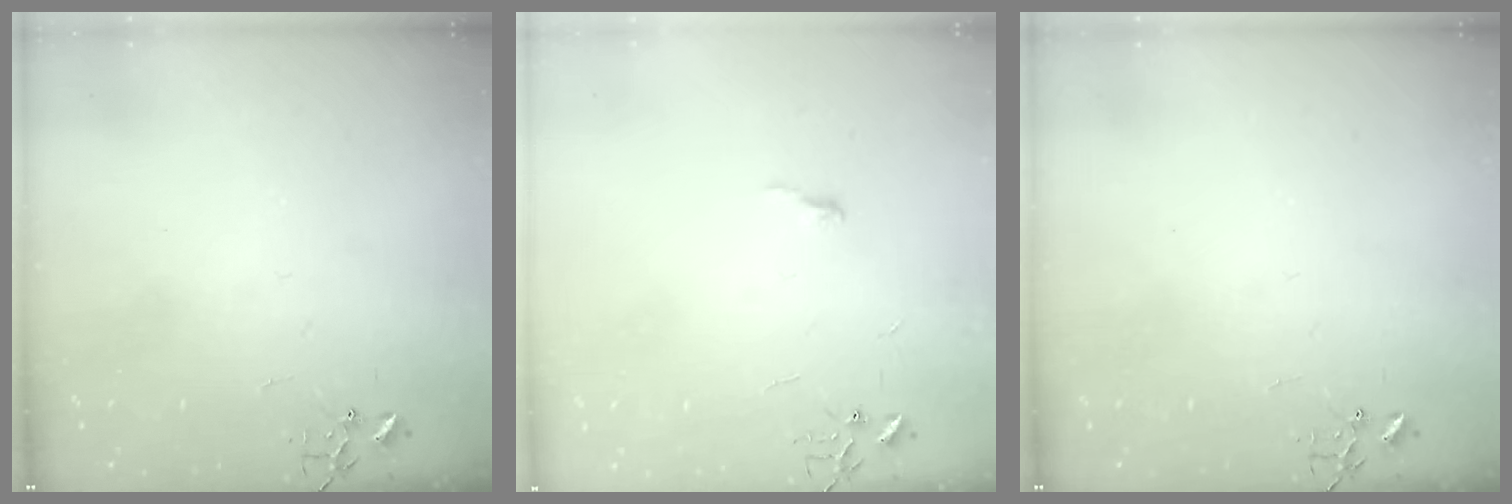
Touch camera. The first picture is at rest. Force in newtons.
{"total": 3.7, "press": 3.7, "slide": 0.3}
{"total": 0.0}